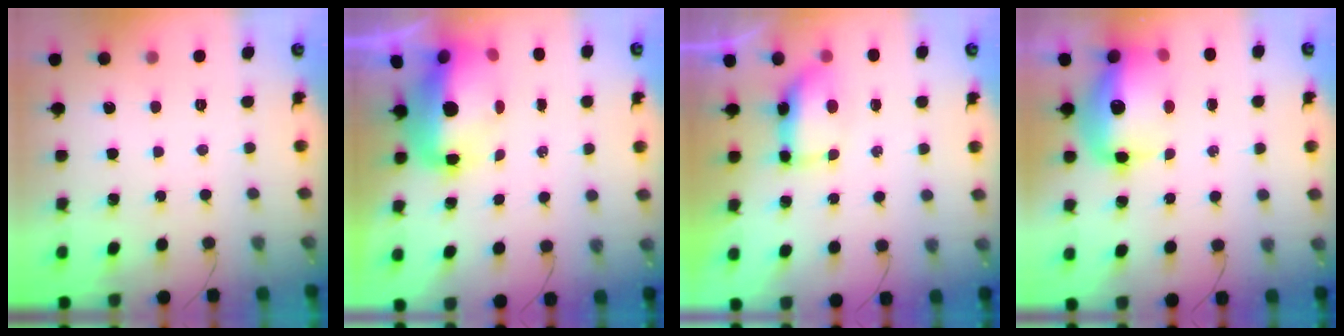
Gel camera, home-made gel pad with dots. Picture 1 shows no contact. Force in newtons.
{"total": 10.8, "press": 10.3, "slide": 3.4}
{"total": 6.5, "press": 6.5, "slide": 0.4}
{"total": 15.1, "press": 14.7, "slide": 3.6}